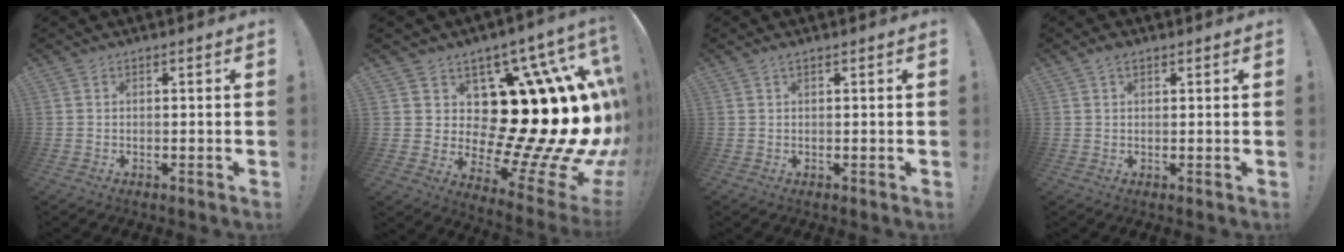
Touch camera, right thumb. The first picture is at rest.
{"total": 24.5, "force": [0.5, 10.1, 22.3], "torque": [-0.302, -0.081, 0.061]}
{"total": 0.7, "force": [0.5, 0.0, 0.6], "torque": [-0.012, 0.001, 0.008]}
{"total": 2.2, "force": [1.4, 1.0, 1.4], "torque": [-0.020, -0.002, 0.024]}